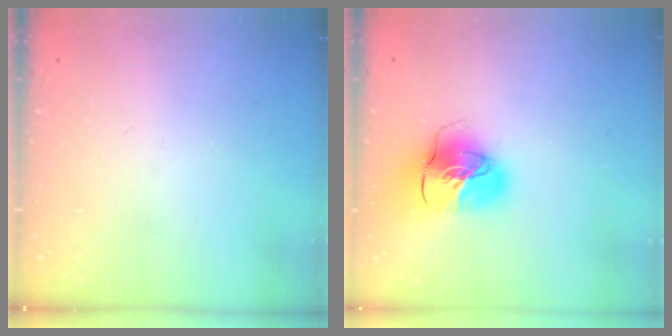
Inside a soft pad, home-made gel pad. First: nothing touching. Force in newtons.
{"total": 14.5, "press": 14.4, "slide": 2.0}